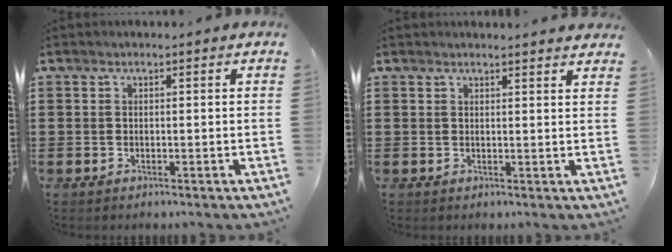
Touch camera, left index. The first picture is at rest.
{"total": 1.6, "force": [1.5, -0.2, 0.4], "torque": [-0.011, -0.002, 0.029]}